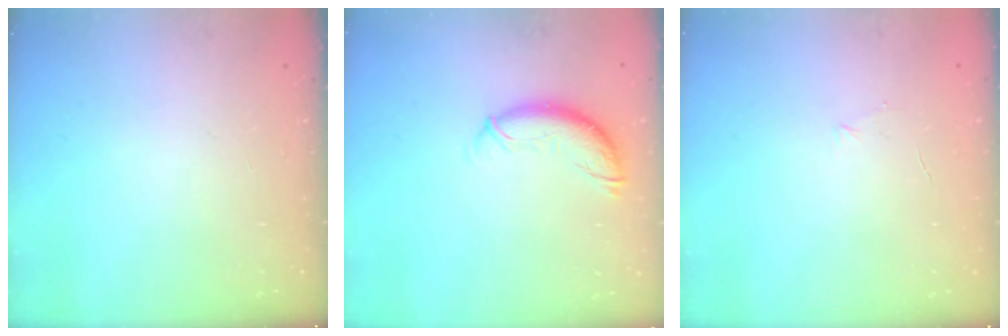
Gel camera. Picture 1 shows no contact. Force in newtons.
{"total": 10.4, "press": 10.3, "slide": 0.7}
{"total": 3.9, "press": 3.8, "slide": 1.0}